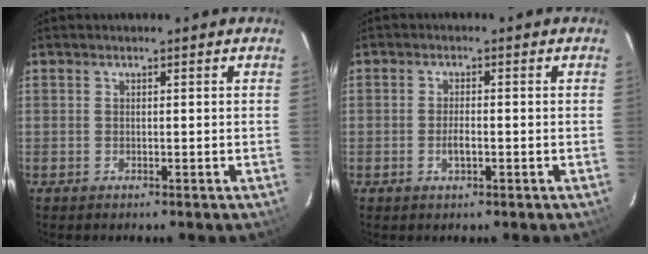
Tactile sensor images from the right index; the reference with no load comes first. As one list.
[{"total": 2.6, "force": [-0.8, 0.8, 2.3], "torque": [-0.044, 0.001, -0.014]}]